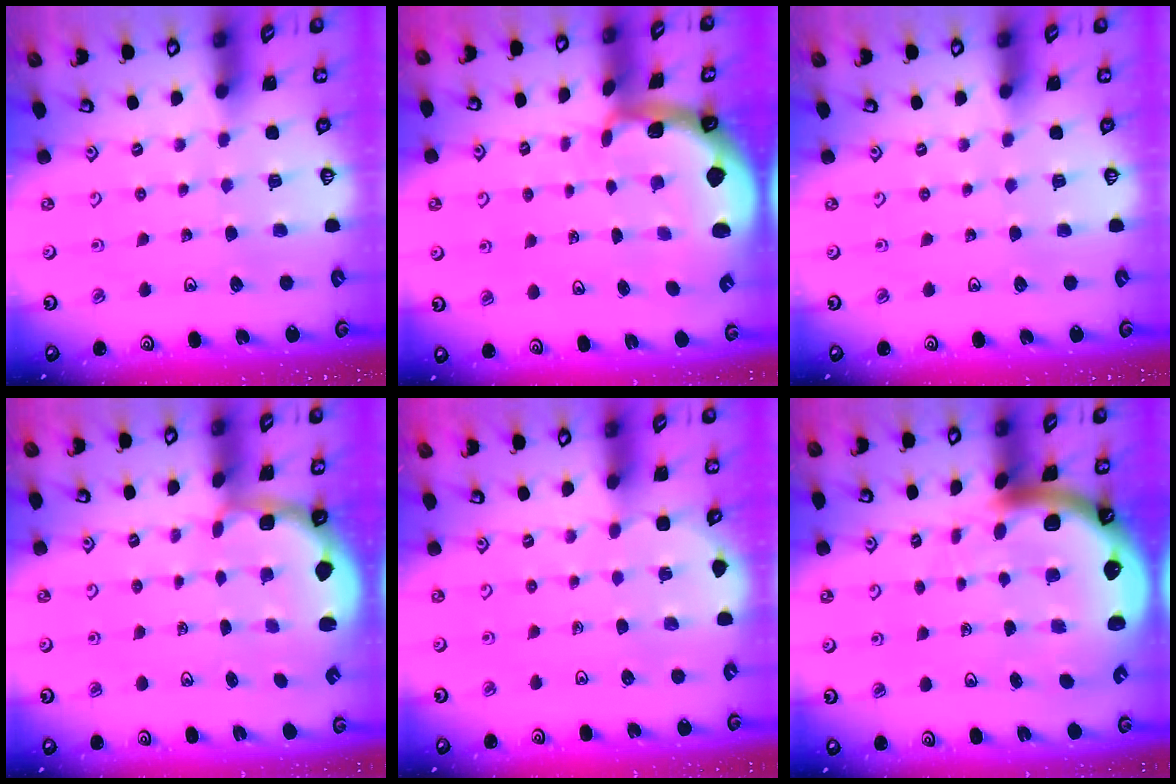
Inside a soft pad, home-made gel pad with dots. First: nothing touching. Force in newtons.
{"total": 1.9, "press": 1.9, "slide": 0.4}
{"total": 0.0}
{"total": 2.1, "press": 1.4, "slide": 1.6}
{"total": 3.9, "press": 3.8, "slide": 0.4}
{"total": 8.3, "press": 8.2, "slide": 1.1}